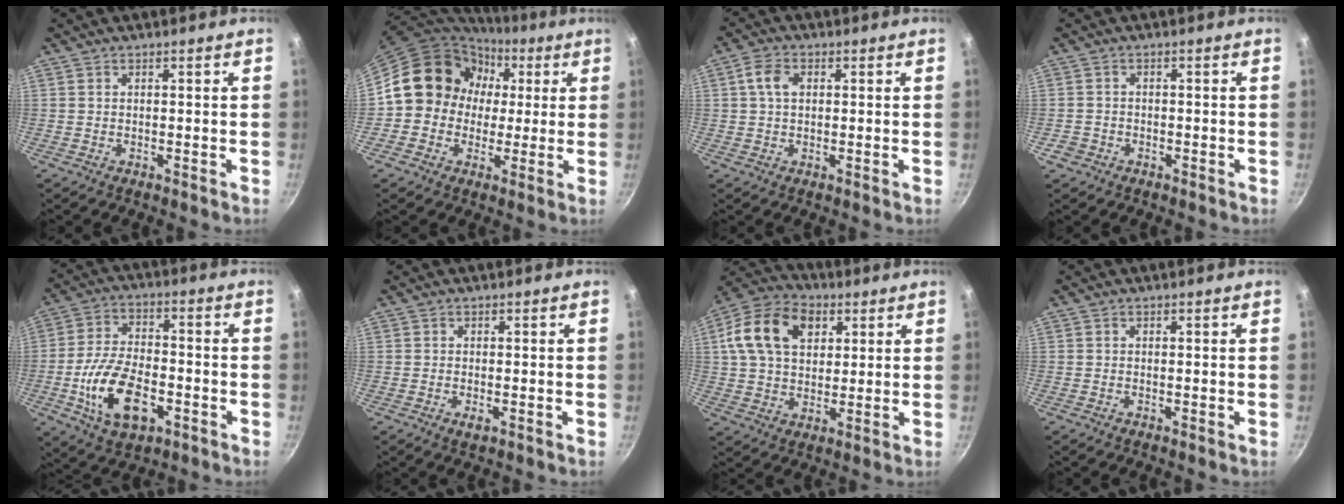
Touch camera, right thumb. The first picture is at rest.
{"total": 14.9, "force": [2.0, 13.6, 6.0], "torque": [-0.054, 0.026, 0.016]}
{"total": 4.4, "force": [0.9, 3.0, 3.2], "torque": [-0.056, 0.009, 0.012]}
{"total": 2.3, "force": [-1.2, 1.9, 0.6], "torque": [-0.011, 0.013, -0.017]}
{"total": 14.7, "force": [-4.7, 8.1, 11.4], "torque": [-0.206, 0.023, -0.081]}
{"total": 1.3, "force": [-0.4, 0.6, 1.0], "torque": [-0.022, -0.002, -0.005]}
{"total": 15.4, "force": [4.9, 10.7, 9.8], "torque": [-0.159, 0.006, 0.073]}
{"total": 0.0}